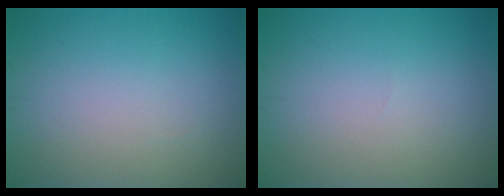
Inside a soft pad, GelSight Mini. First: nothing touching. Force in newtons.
{"total": 0.0}